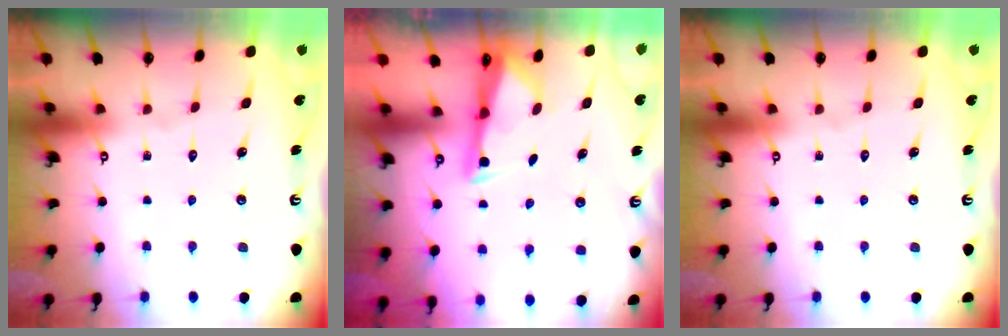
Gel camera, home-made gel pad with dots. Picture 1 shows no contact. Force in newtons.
{"total": 2.6, "press": 2.5, "slide": 0.4}
{"total": 0.0}